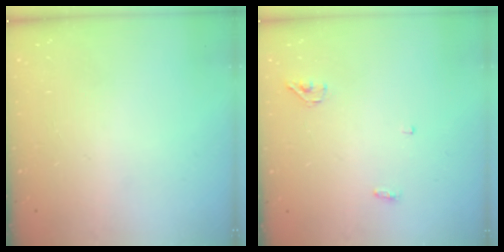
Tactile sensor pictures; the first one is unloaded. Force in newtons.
{"total": 3.4, "press": 3.3, "slide": 1.0}